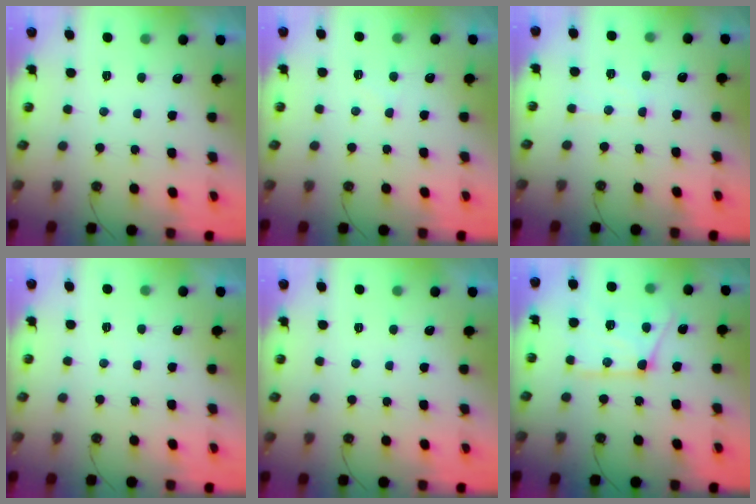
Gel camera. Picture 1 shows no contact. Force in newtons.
{"total": 5.8, "press": 5.8, "slide": 0.6}
{"total": 5.4, "press": 5.4, "slide": 0.5}
{"total": 2.8, "press": 2.8, "slide": 0.5}
{"total": 0.0}
{"total": 17.2, "press": 17.1, "slide": 1.2}